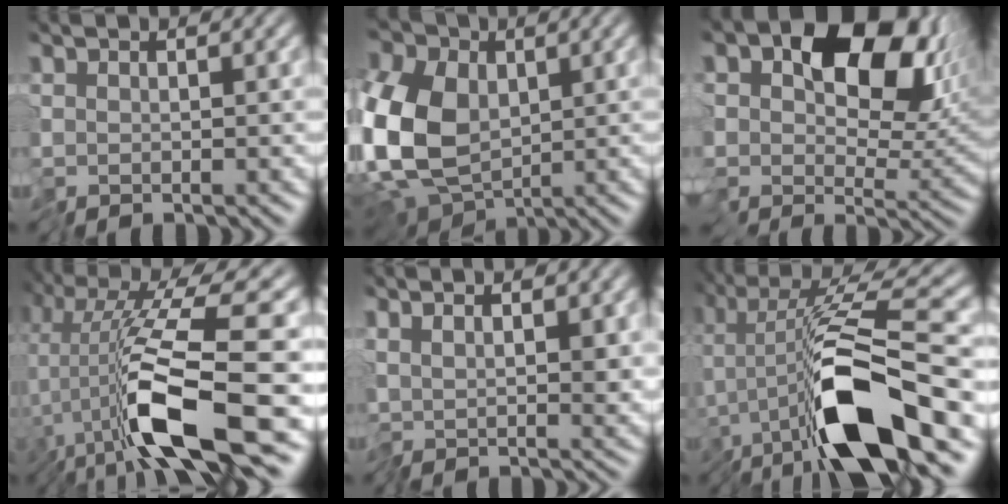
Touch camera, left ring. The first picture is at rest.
{"total": 15.4, "force": [0.4, 11.2, 10.5], "torque": [-0.262, -0.010, 0.007]}
{"total": 14.2, "force": [3.9, 9.4, 9.9], "torque": [-0.159, -0.010, 0.080]}
{"total": 11.7, "force": [-4.9, 1.3, 10.6], "torque": [-0.177, 0.011, -0.091]}
{"total": 2.8, "force": [1.5, 0.5, 2.3], "torque": [-0.047, -0.001, 0.025]}
{"total": 10.5, "force": [-4.2, 1.5, 9.5], "torque": [-0.150, 0.012, -0.088]}